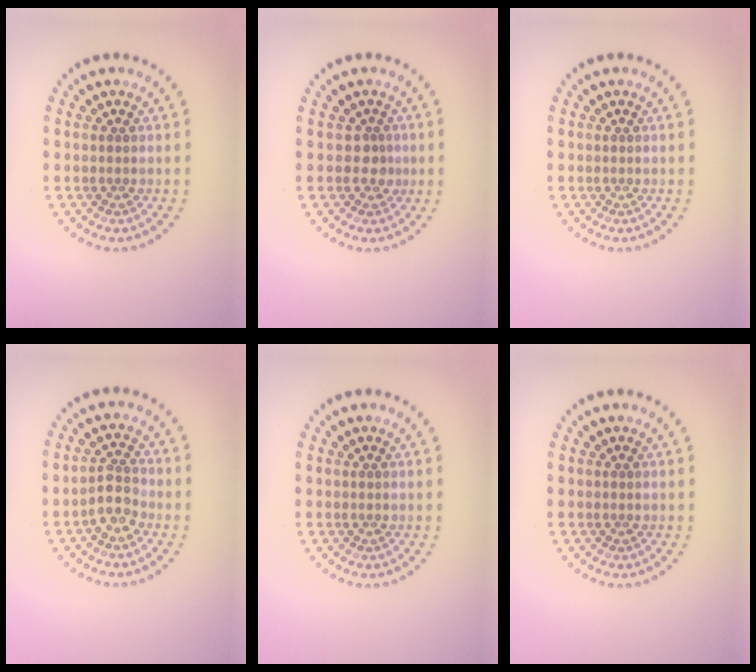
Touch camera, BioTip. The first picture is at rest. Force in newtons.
{"total": 1.6, "press": 1.2, "slide": 1.1}
{"total": 0.0}
{"total": 2.4, "press": 2.2, "slide": 1.1}
{"total": 0.0}
{"total": 0.0}